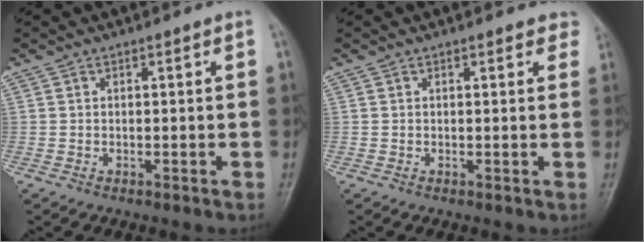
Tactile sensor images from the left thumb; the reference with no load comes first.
{"total": 2.3, "force": [1.8, 1.2, 1.0], "torque": [0.014, -0.001, 0.009]}